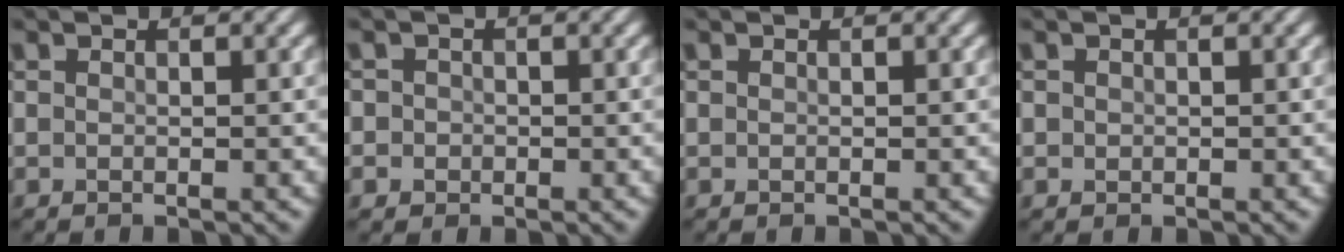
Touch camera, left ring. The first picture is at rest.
{"total": 1.6, "force": [-0.1, 1.6, 0.3], "torque": [0.011, 0.002, -0.010]}
{"total": 0.0}
{"total": 0.5, "force": [0.1, 0.5, 0.1], "torque": [0.002, -0.001, 0.001]}